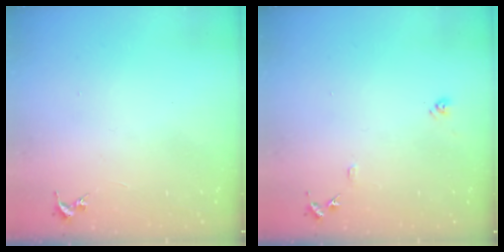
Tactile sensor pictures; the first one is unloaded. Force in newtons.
{"total": 8.3, "press": 8.3, "slide": 0.7}